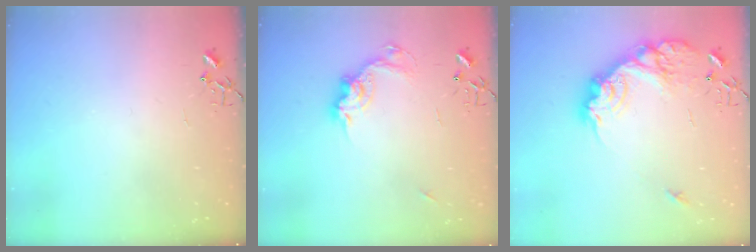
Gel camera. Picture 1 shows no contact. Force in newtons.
{"total": 13.5, "press": 13.5, "slide": 0.7}
{"total": 20.9, "press": 20.8, "slide": 1.3}